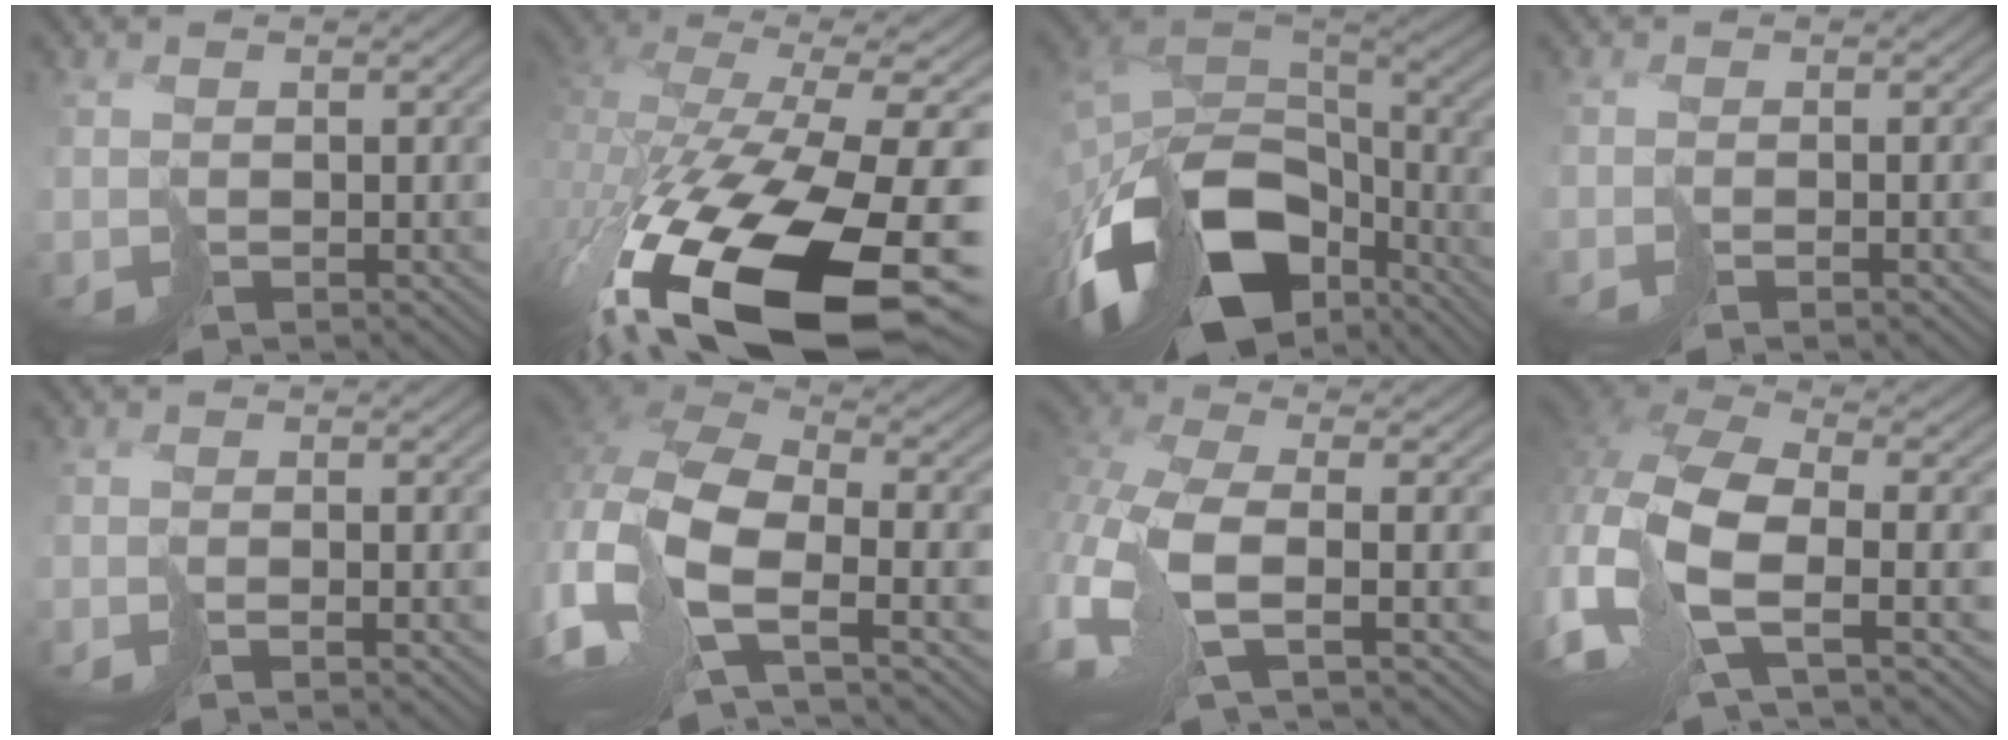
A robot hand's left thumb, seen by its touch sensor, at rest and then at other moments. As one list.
[{"total": 18.8, "force": [-8.7, 7.5, 15.0], "torque": [-0.325, -0.086, -0.094]}, {"total": 16.7, "force": [-8.7, 9.6, 10.5], "torque": [-0.244, -0.034, -0.139]}, {"total": 1.2, "force": [-0.9, -0.3, 0.8], "torque": [-0.008, 0.005, -0.017]}, {"total": 1.2, "force": [-0.9, -0.3, 0.7], "torque": [-0.005, 0.005, -0.020]}, {"total": 15.1, "force": [-5.3, 6.5, 12.5], "torque": [-0.316, -0.018, -0.092]}, {"total": 10.6, "force": [-3.6, 3.8, 9.1], "torque": [-0.235, -0.014, -0.081]}, {"total": 13.7, "force": [-3.8, 6.0, 11.7], "torque": [-0.292, -0.016, -0.075]}]